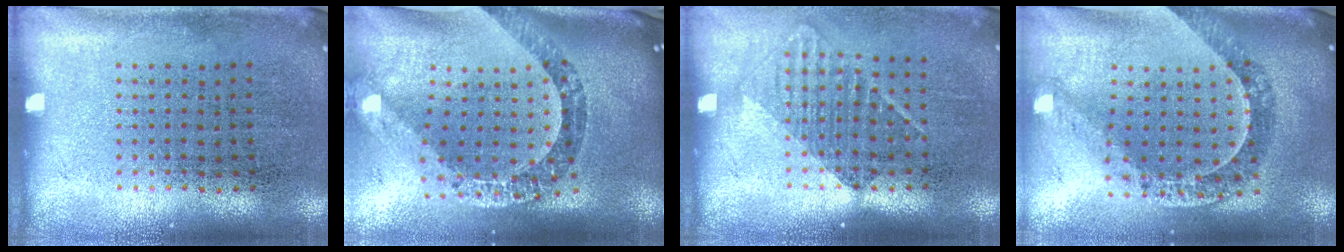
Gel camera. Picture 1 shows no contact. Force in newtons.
{"total": 3.0, "press": 2.2, "slide": 2.0}
{"total": 1.3, "press": 1.0, "slide": 0.8}
{"total": 1.2, "press": 1.2, "slide": 0.4}